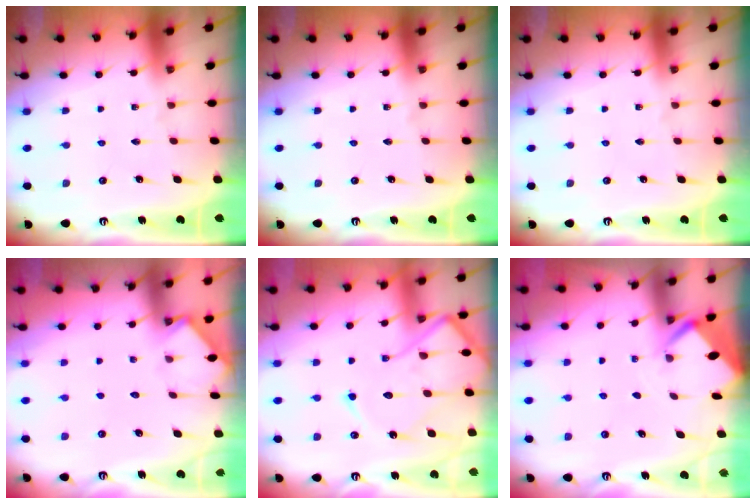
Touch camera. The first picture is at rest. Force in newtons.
{"total": 0.0}
{"total": 0.0}
{"total": 3.2, "press": 3.2, "slide": 0.4}
{"total": 14.5, "press": 14.4, "slide": 1.6}
{"total": 2.8, "press": 2.8, "slide": 0.2}